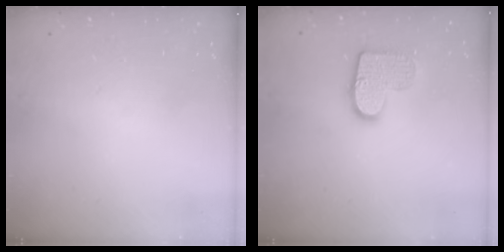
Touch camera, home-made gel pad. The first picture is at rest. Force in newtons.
{"total": 12.5, "press": 12.5, "slide": 0.7}